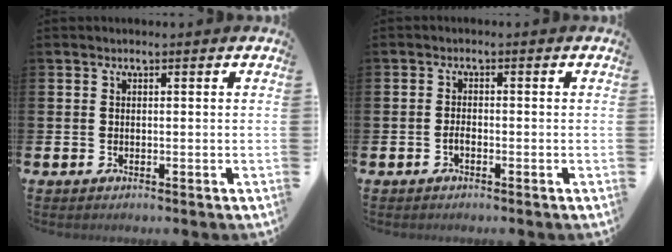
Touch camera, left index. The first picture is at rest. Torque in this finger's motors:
{"motor_torque": [0.08, -0.04, 0.00, 0.04]}